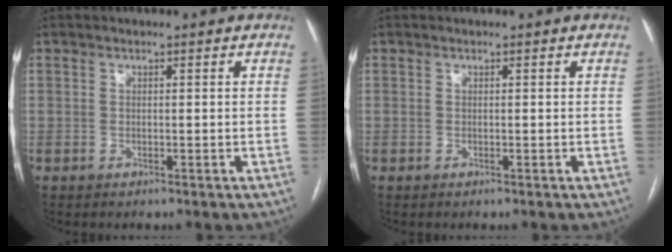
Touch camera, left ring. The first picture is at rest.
{"total": 0.0}